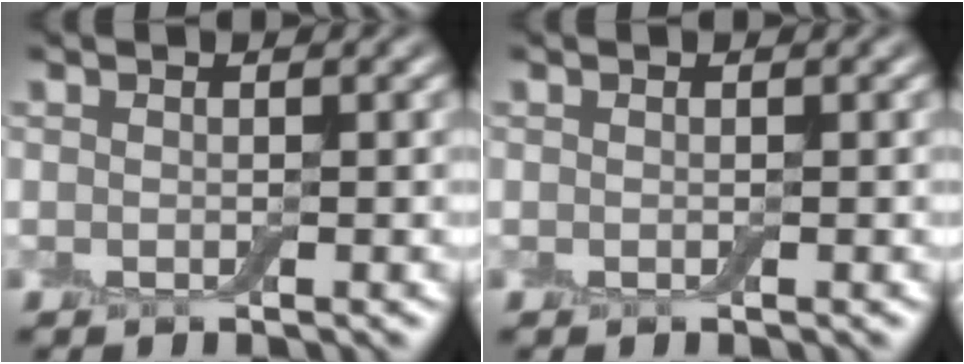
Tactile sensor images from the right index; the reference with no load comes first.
{"total": 0.0}